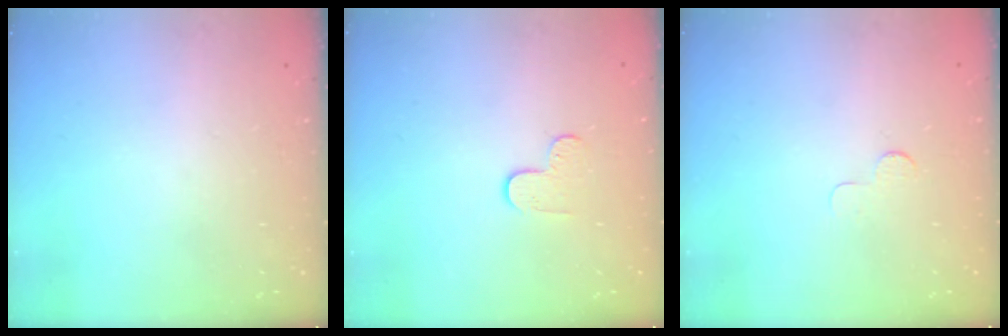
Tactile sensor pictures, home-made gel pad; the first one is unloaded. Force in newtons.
{"total": 5.5, "press": 5.5, "slide": 0.5}
{"total": 3.0, "press": 2.9, "slide": 0.3}